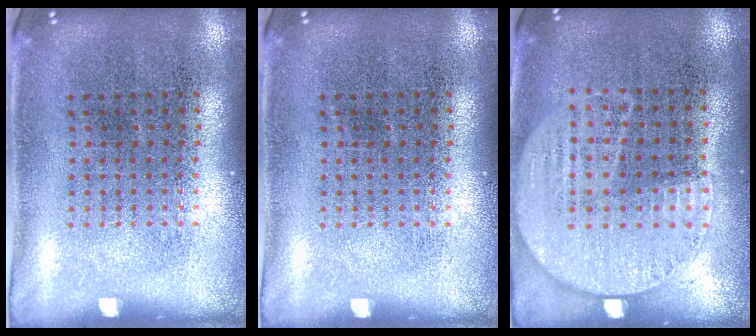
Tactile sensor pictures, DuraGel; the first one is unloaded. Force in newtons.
{"total": 0.0}
{"total": 1.1, "press": 1.0, "slide": 0.5}